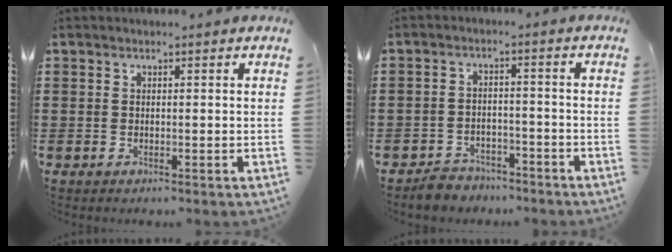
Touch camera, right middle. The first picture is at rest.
{"total": 3.8, "force": [-3.6, 1.1, 0.0], "torque": [-0.004, 0.006, -0.076]}